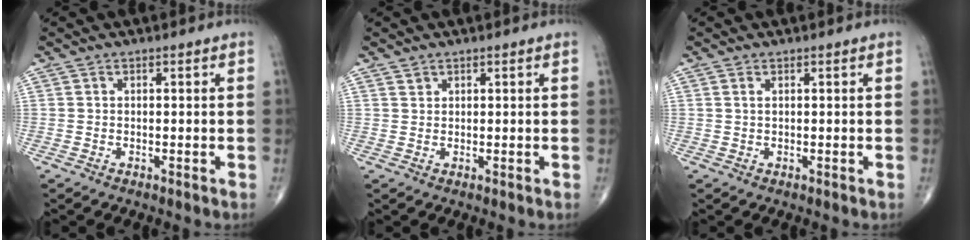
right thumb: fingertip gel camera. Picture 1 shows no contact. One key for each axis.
{"total": 1.0, "fx": 0.7, "fy": 0.6, "fz": 0.1, "tx": 0.008, "ty": -0.005, "tz": 0.011}
{"total": 0.8, "fx": 0.4, "fy": 0.3, "fz": 0.6, "tx": -0.016, "ty": 0.007, "tz": 0.008}